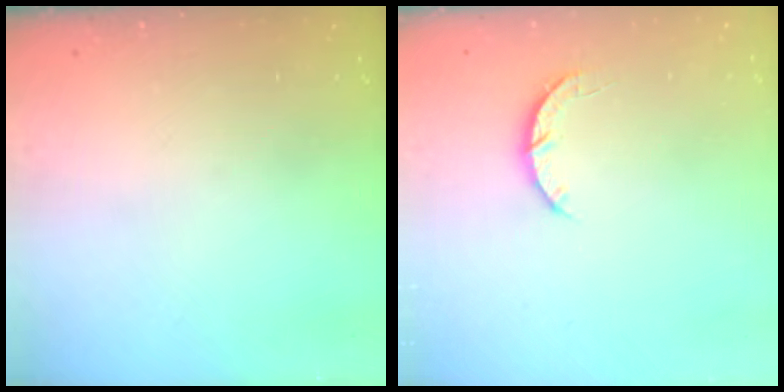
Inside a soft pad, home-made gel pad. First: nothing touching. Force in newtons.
{"total": 3.7, "press": 3.7, "slide": 0.4}